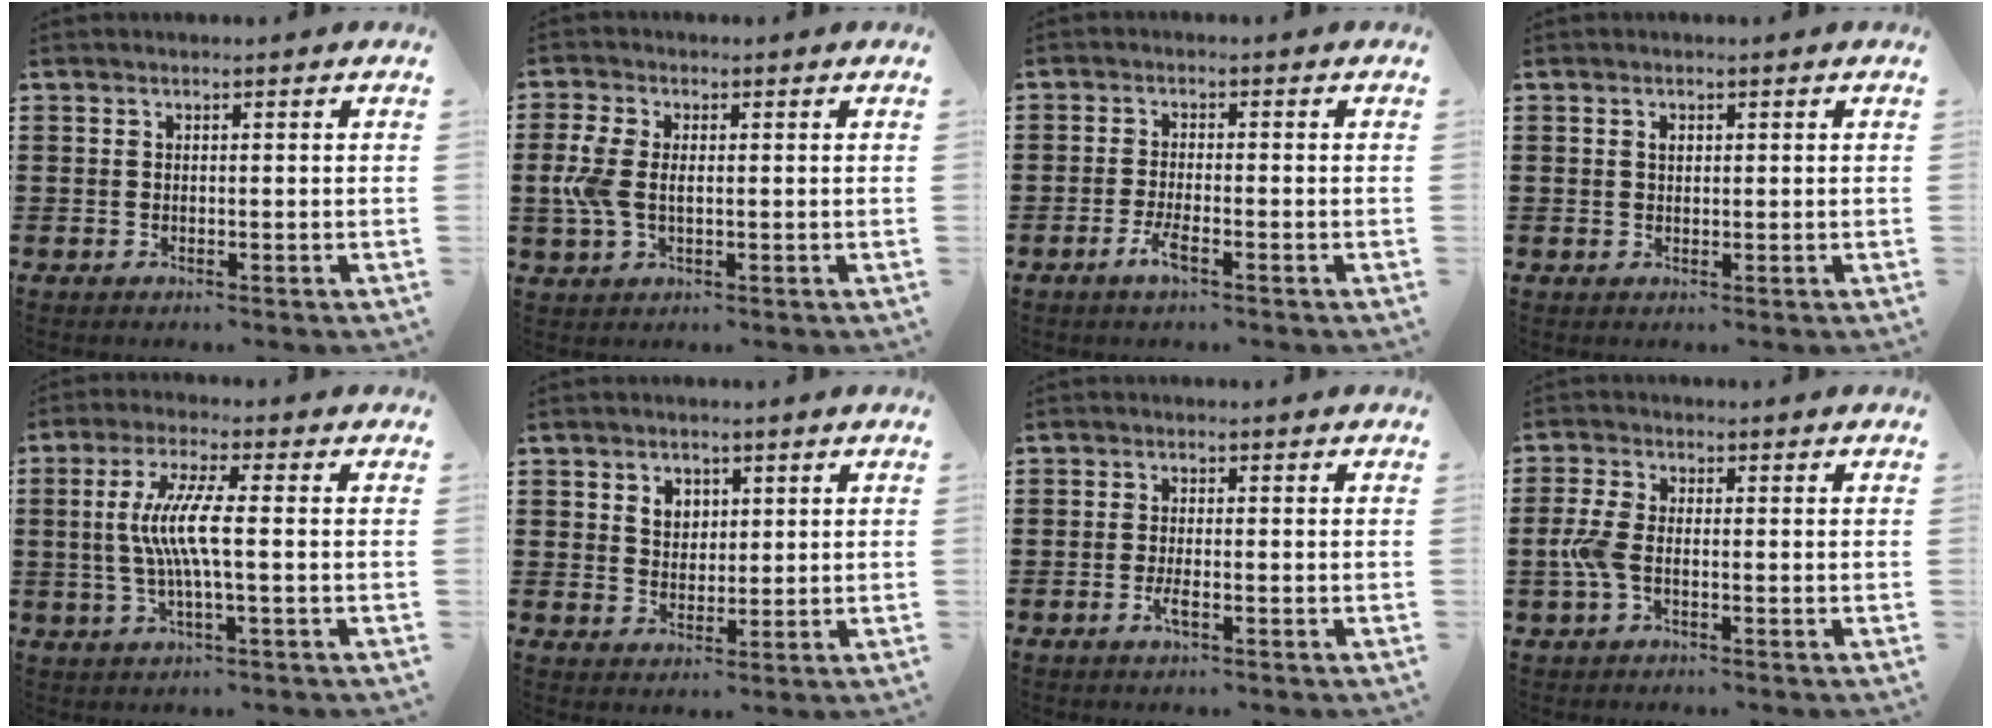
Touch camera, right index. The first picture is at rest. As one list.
[{"total": 5.4, "force": [0.0, 3.2, 4.4], "torque": [-0.121, -0.003, -0.010]}, {"total": 3.2, "force": [-1.7, 0.6, 2.6], "torque": [-0.055, -0.005, -0.035]}, {"total": 1.1, "force": [0.4, 0.6, 0.8], "torque": [-0.018, 0.004, 0.006]}, {"total": 7.2, "force": [-0.2, 0.6, 7.2], "torque": [-0.154, -0.009, -0.015]}, {"total": 3.2, "force": [1.6, 2.5, 1.2], "torque": [-0.032, 0.010, 0.028]}, {"total": 2.1, "force": [-0.9, 0.5, 1.9], "torque": [-0.039, -0.003, -0.018]}, {"total": 4.2, "force": [-1.0, 1.9, 3.6], "torque": [-0.098, -0.008, -0.026]}]